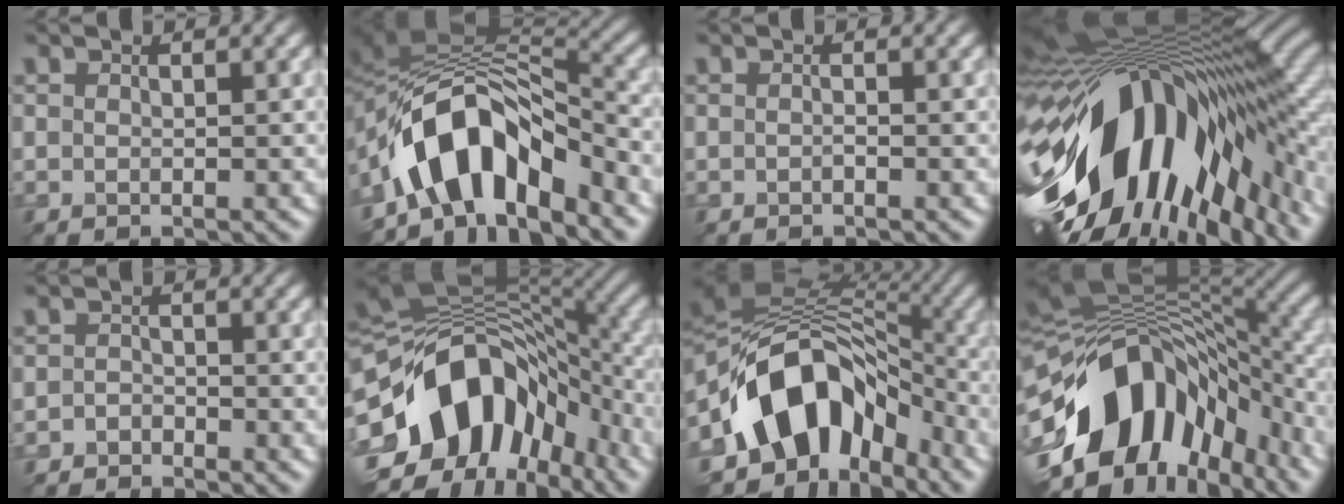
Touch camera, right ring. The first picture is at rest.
{"total": 9.8, "force": [-5.8, 4.9, 6.2], "torque": [-0.107, 0.014, -0.089]}
{"total": 1.0, "force": [-0.6, -0.7, -0.4], "torque": [-0.015, 0.001, 0.005]}
{"total": 15.5, "force": [-4.0, 8.4, 12.4], "torque": [-0.242, 0.008, -0.055]}
{"total": 2.0, "force": [-1.6, -0.5, -0.9], "torque": [-0.005, 0.002, -0.019]}
{"total": 13.9, "force": [-4.0, 9.4, 9.5], "torque": [-0.187, 0.002, -0.057]}
{"total": 10.8, "force": [-4.3, 7.2, 6.7], "torque": [-0.118, 0.028, -0.069]}
{"total": 13.6, "force": [-4.9, 8.6, 9.3], "torque": [-0.181, 0.013, -0.068]}